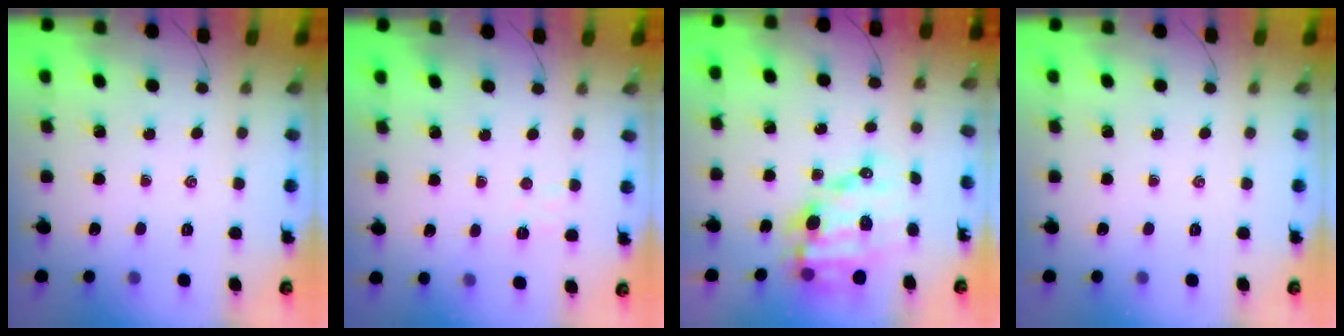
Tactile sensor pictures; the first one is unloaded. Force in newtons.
{"total": 4.6, "press": 4.5, "slide": 1.0}
{"total": 14.3, "press": 13.9, "slide": 3.2}
{"total": 0.0}